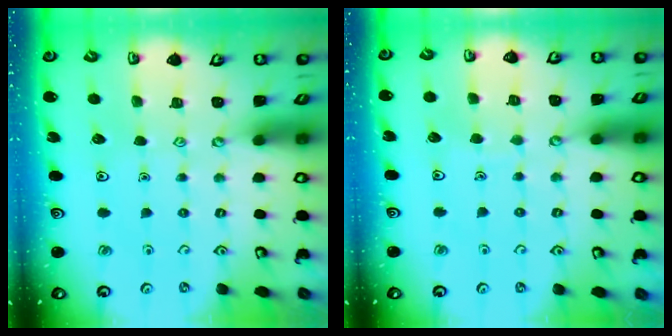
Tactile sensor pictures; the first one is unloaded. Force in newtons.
{"total": 2.8, "press": 2.8, "slide": 0.1}